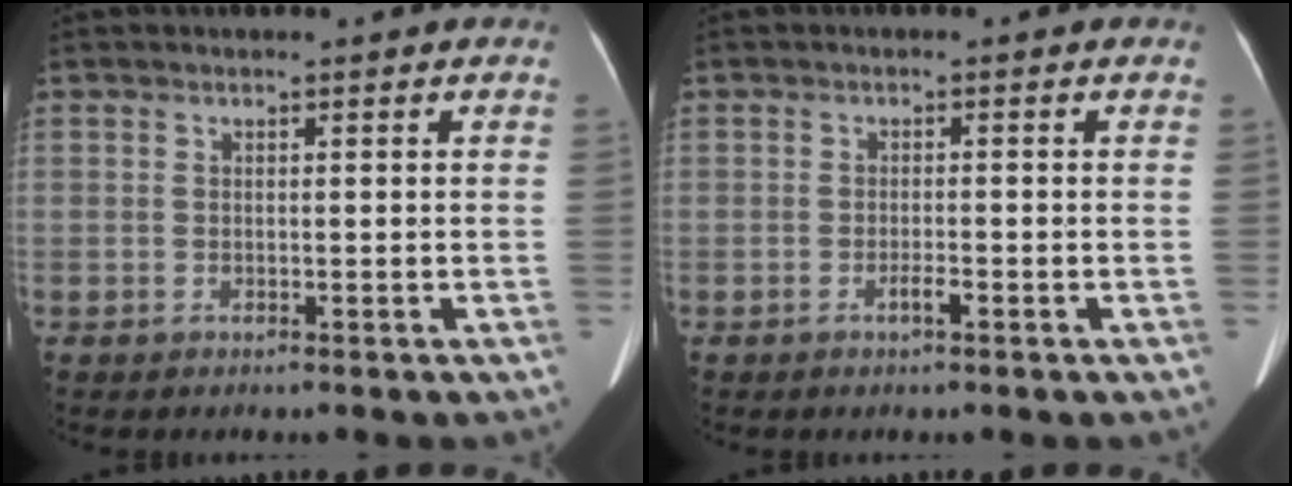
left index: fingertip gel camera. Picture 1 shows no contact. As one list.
[{"total": 1.3, "force": [-0.7, 0.0, 1.1], "torque": [-0.023, -0.002, -0.012]}]